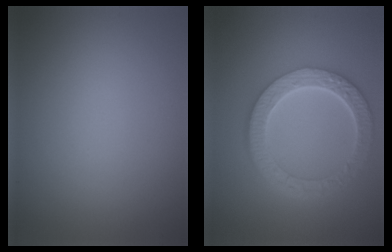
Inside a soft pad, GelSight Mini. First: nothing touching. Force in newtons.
{"total": 6.4, "press": 4.9, "slide": 4.1}